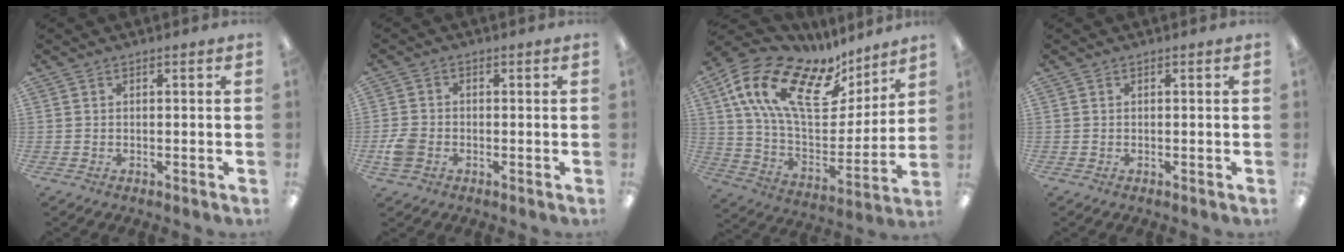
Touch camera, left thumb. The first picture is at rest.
{"total": 5.2, "force": [-1.6, 4.1, 2.8], "torque": [-0.040, 0.011, -0.028]}
{"total": 22.8, "force": [12.2, 11.5, 15.4], "torque": [-0.284, -0.056, 0.218]}
{"total": 0.0}